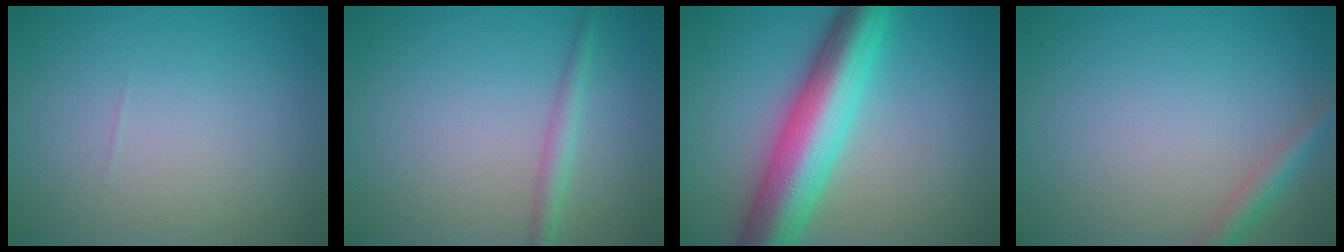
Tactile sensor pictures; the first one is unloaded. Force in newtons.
{"total": 1.7, "press": 1.7, "slide": 0.0}
{"total": 9.2, "press": 9.2, "slide": 0.4}
{"total": 1.9, "press": 1.9, "slide": 0.0}